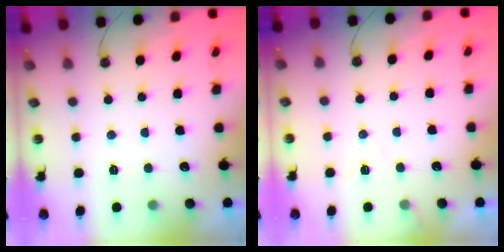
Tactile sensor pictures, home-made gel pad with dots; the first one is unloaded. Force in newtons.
{"total": 4.0, "press": 4.0, "slide": 0.6}